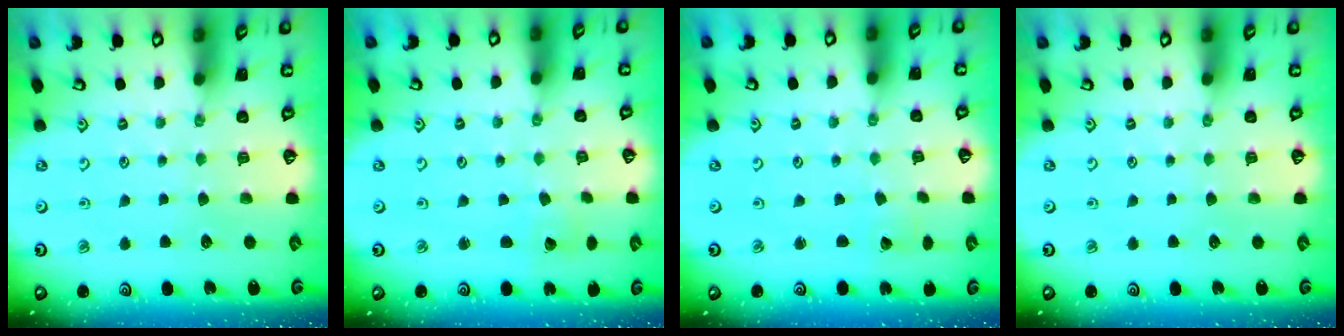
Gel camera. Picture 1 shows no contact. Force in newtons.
{"total": 1.6, "press": 1.6, "slide": 0.2}
{"total": 0.0}
{"total": 0.0}